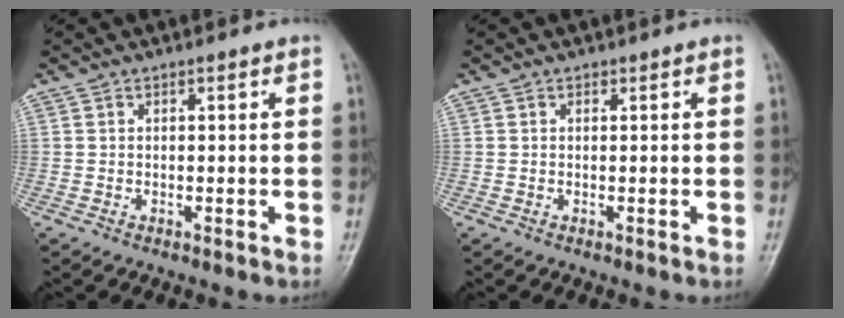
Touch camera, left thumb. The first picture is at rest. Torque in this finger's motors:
{"motor_torque": [0.00, 0.00, -0.01, -0.01, 0.00]}